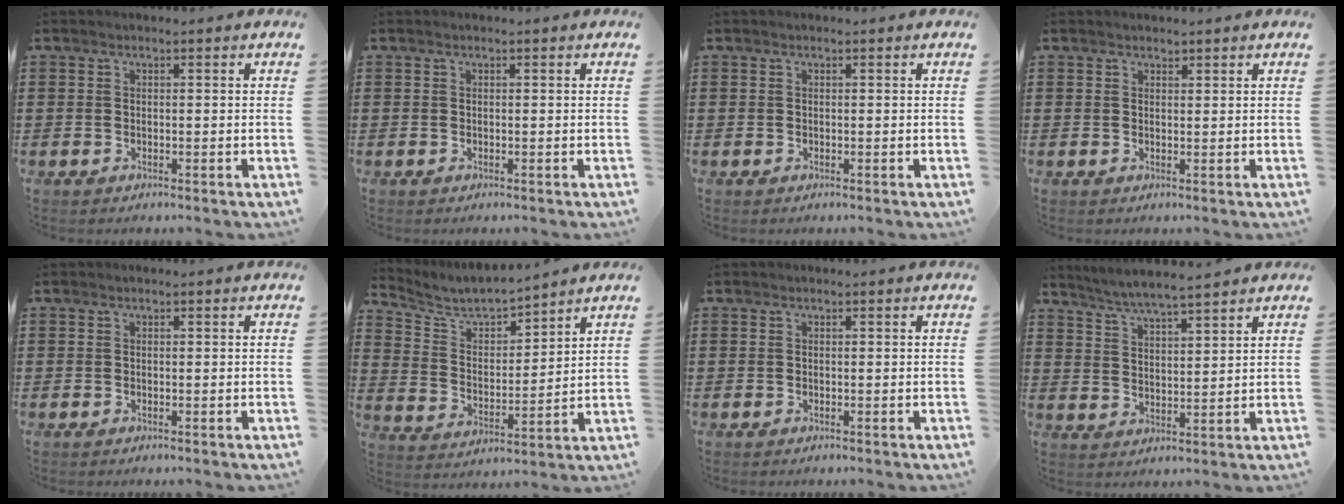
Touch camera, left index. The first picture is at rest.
{"total": 0.0}
{"total": 0.0}
{"total": 1.0, "force": [0.9, 0.3, 0.1], "torque": [-0.004, -0.001, 0.019]}
{"total": 0.0}
{"total": 5.9, "force": [5.5, 1.2, 1.8], "torque": [-0.065, -0.035, 0.091]}
{"total": 0.0}
{"total": 4.7, "force": [4.5, -0.4, 1.4], "torque": [-0.043, -0.019, 0.078]}